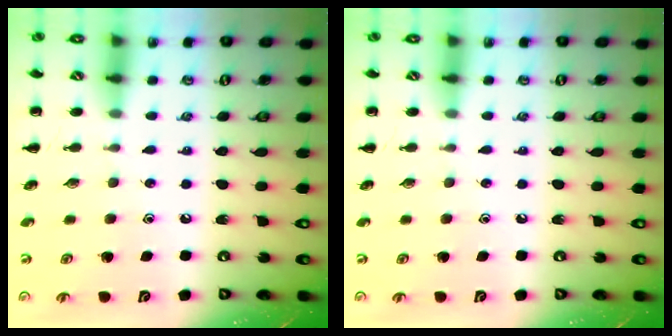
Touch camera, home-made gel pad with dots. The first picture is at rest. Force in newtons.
{"total": 0.0}